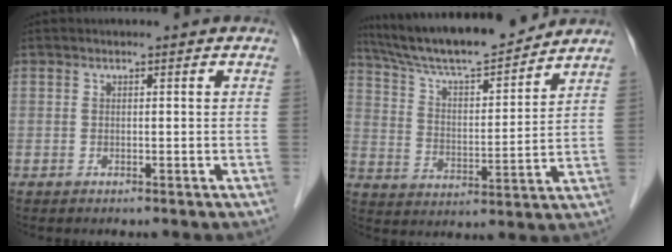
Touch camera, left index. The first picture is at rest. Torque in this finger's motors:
{"motor_torque": [0.45, -0.39, 0.57, 0.11]}